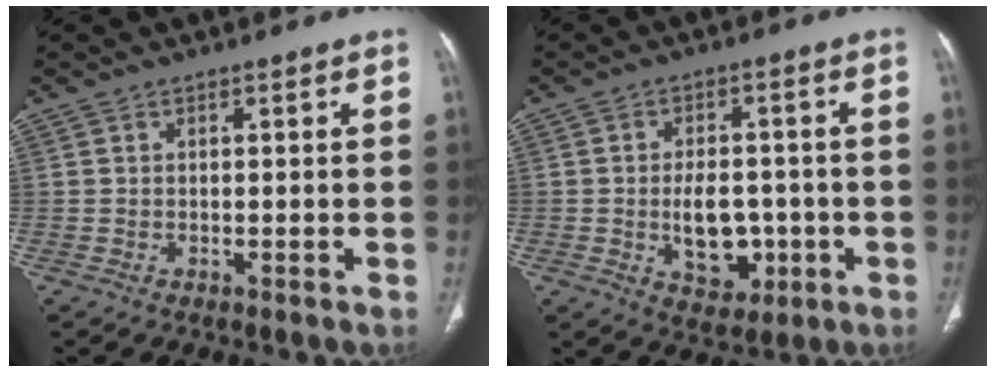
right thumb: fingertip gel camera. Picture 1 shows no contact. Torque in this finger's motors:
{"motor_torque": [4.46, 0.55, 1.47, -1.30, 0.65]}